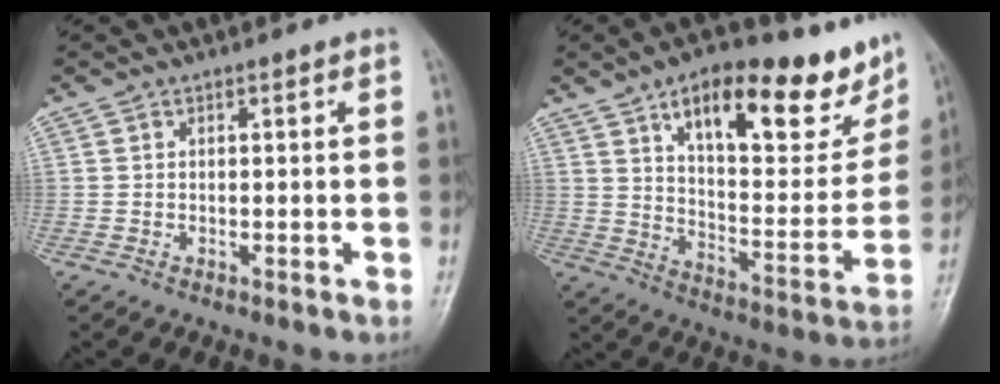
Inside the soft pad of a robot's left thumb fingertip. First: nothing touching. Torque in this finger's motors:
{"motor_torque": [1.26, 0.96, 1.60, -1.17, 0.17]}